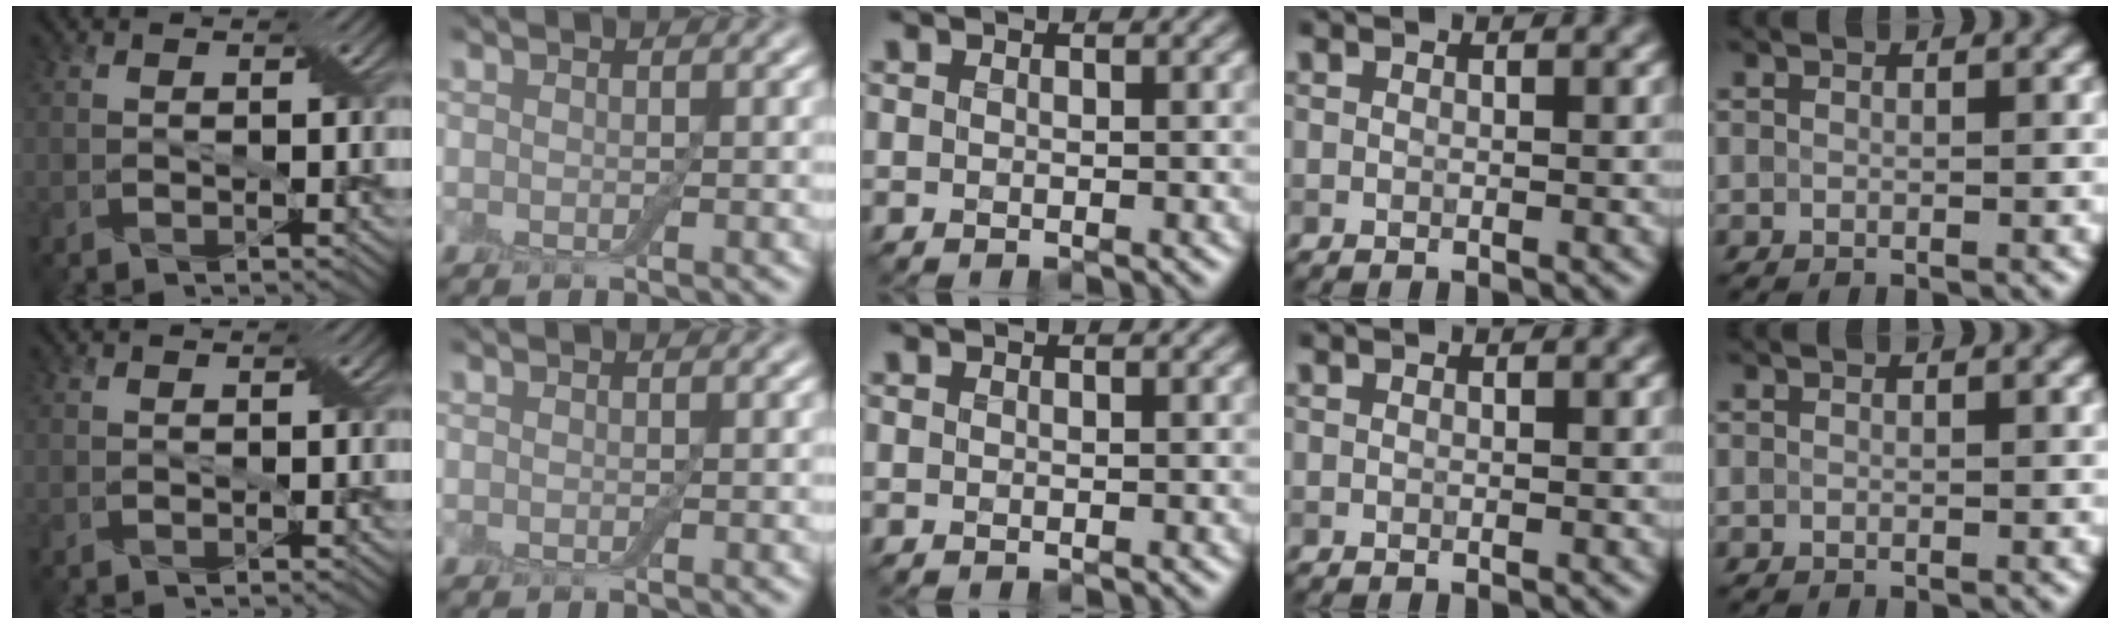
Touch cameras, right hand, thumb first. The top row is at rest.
{}